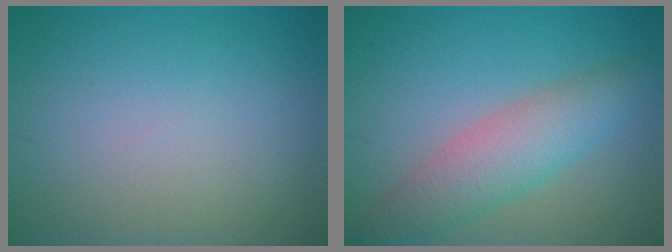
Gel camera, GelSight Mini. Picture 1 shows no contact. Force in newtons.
{"total": 4.7, "press": 4.7, "slide": 0.3}